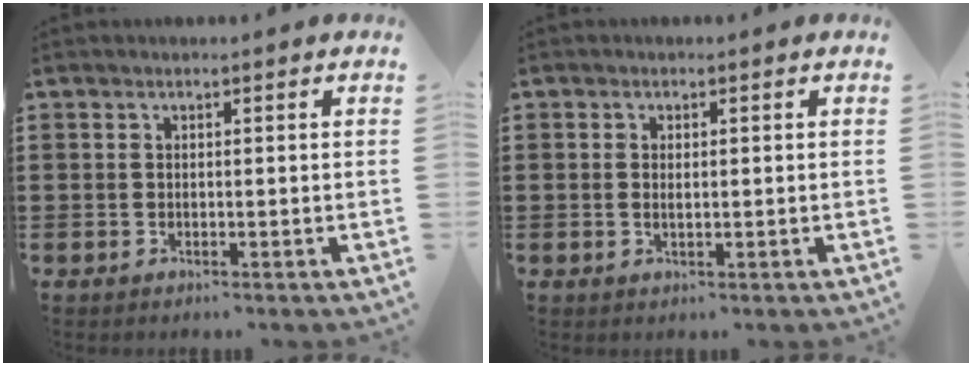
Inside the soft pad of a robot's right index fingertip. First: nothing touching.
{"total": 1.2, "force": [0.0, 0.5, 1.0], "torque": [-0.021, 0.004, -0.001]}